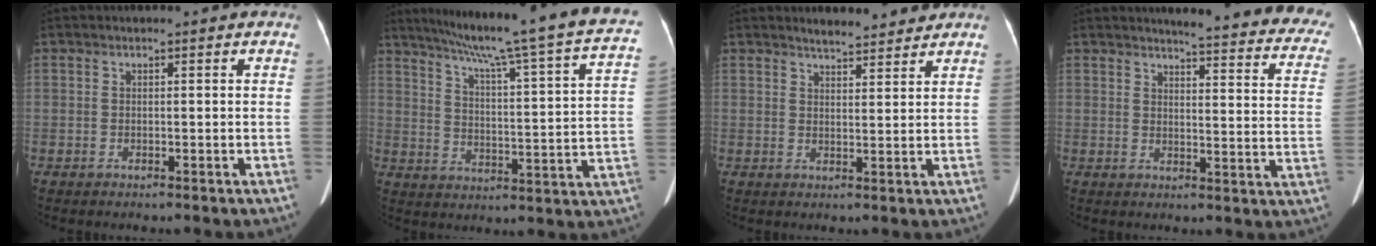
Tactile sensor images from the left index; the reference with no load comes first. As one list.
[{"total": 26.8, "force": [21.7, 0.2, 15.7], "torque": [-0.238, -0.033, 0.277]}, {"total": 4.5, "force": [4.3, 0.9, 1.3], "torque": [-0.022, 0.009, 0.061]}, {"total": 21.1, "force": [19.3, 2.2, 8.1], "torque": [-0.080, -0.083, 0.197]}]